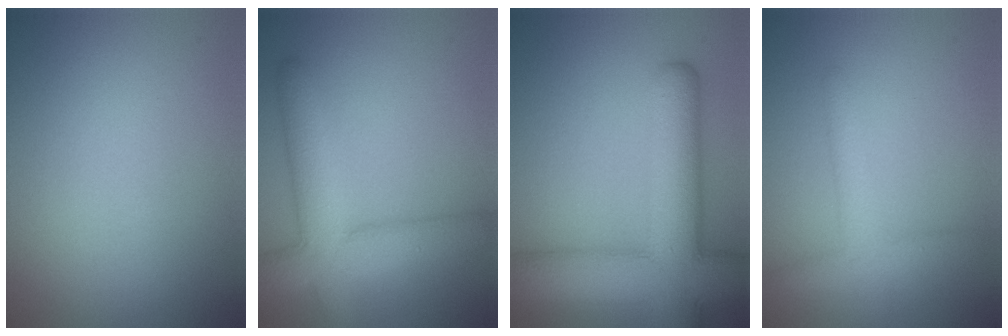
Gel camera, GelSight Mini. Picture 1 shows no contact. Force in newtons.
{"total": 6.0, "press": 6.0, "slide": 0.4}
{"total": 10.7, "press": 10.7, "slide": 0.5}
{"total": 3.0, "press": 3.0, "slide": 0.1}